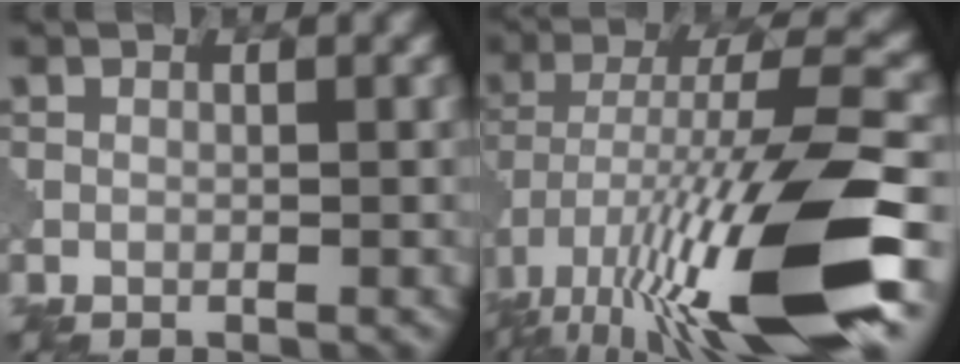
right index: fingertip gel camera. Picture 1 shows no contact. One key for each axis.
{"total": 14.8, "fx": -7.3, "fy": 3.1, "fz": 12.5, "tx": -0.234, "ty": 0.002, "tz": -0.124}